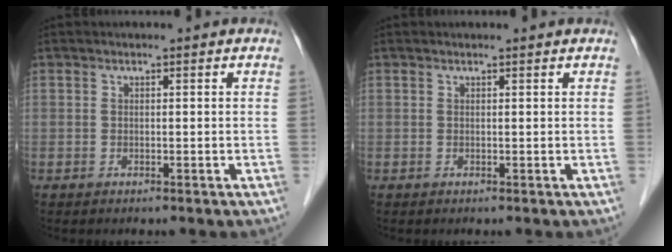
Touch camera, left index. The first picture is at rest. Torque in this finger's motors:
{"motor_torque": [0.27, -0.19, 0.02, 0.01]}